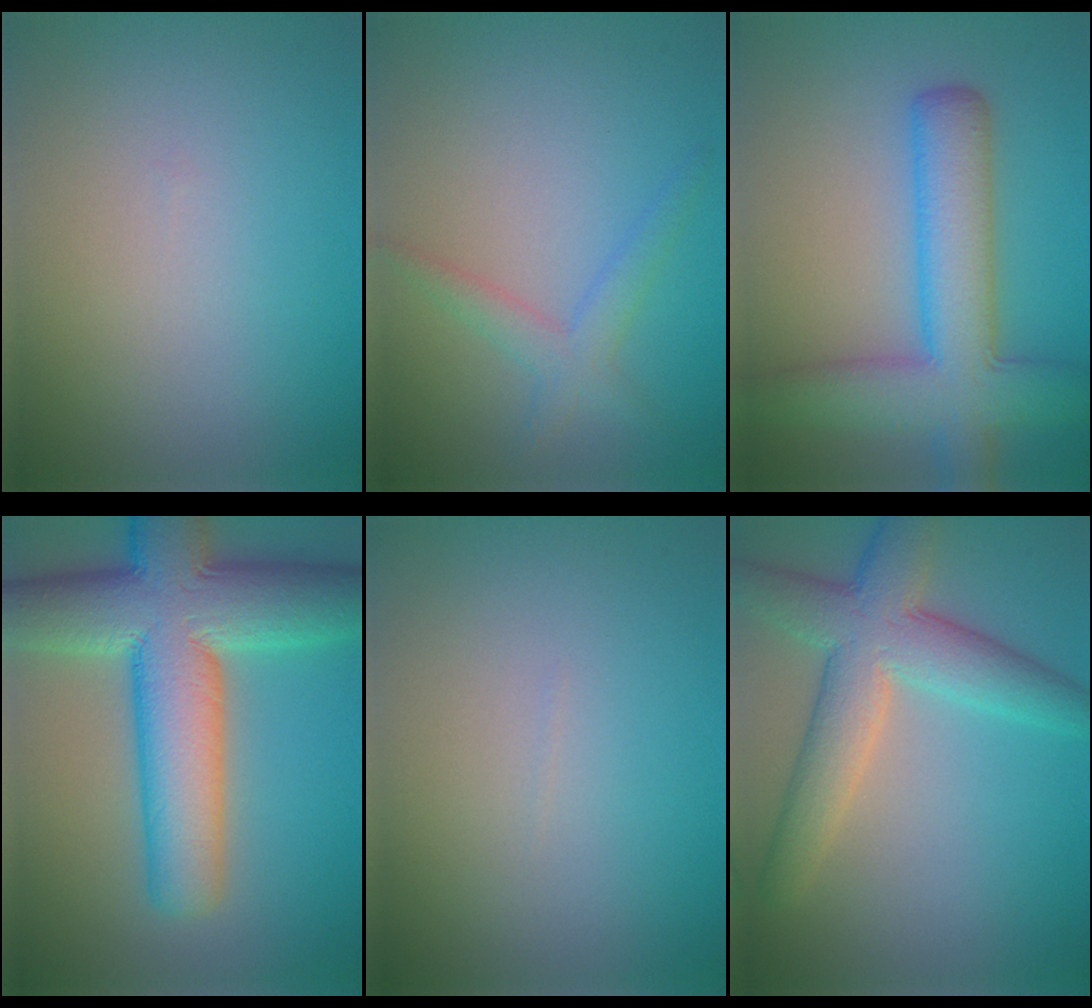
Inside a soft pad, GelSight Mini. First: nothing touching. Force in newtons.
{"total": 2.3, "press": 2.3, "slide": 0.1}
{"total": 7.5, "press": 7.5, "slide": 0.3}
{"total": 13.0, "press": 13.0, "slide": 0.7}
{"total": 0.0}
{"total": 6.8, "press": 6.8, "slide": 0.1}